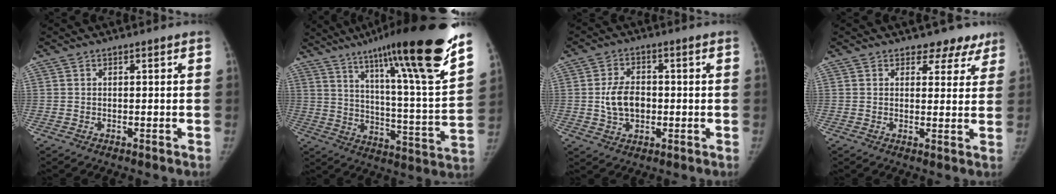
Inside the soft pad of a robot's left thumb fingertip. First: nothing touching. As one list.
[{"total": 29.2, "force": [19.7, 2.5, 21.4], "torque": [-0.320, -0.082, 0.300]}, {"total": 7.3, "force": [-0.4, 5.0, 5.3], "torque": [-0.086, 0.007, -0.005]}, {"total": 5.8, "force": [4.6, 3.5, 0.9], "torque": [0.024, -0.028, 0.047]}]